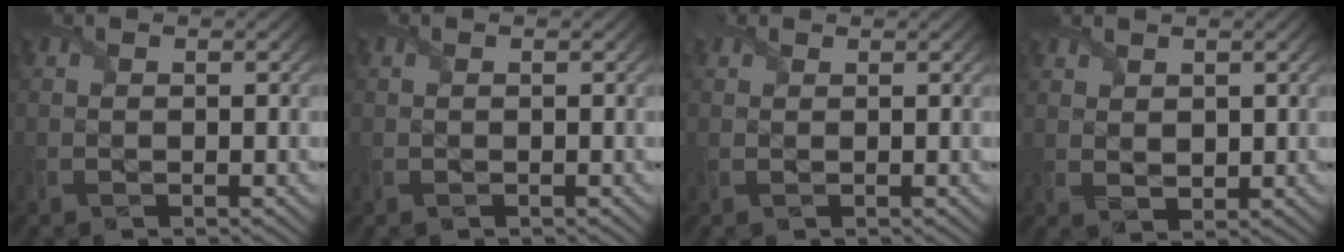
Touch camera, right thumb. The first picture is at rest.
{"total": 0.0}
{"total": 0.9, "force": [0.8, 0.5, 0.2], "torque": [-0.005, -0.001, 0.012]}
{"total": 2.5, "force": [1.6, 1.6, 1.0], "torque": [-0.027, -0.004, 0.034]}